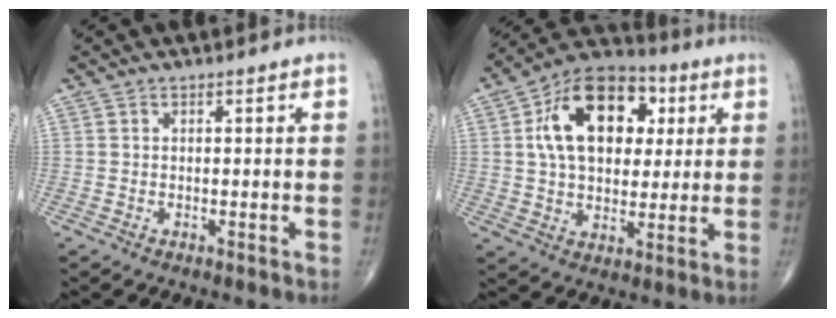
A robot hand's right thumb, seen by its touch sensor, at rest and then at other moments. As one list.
[{"total": 18.9, "force": [4.9, 12.3, 13.5], "torque": [-0.188, 0.008, 0.076]}]